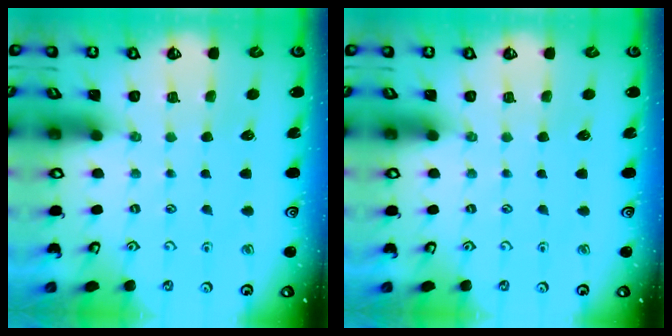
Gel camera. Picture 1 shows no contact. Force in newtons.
{"total": 0.0}